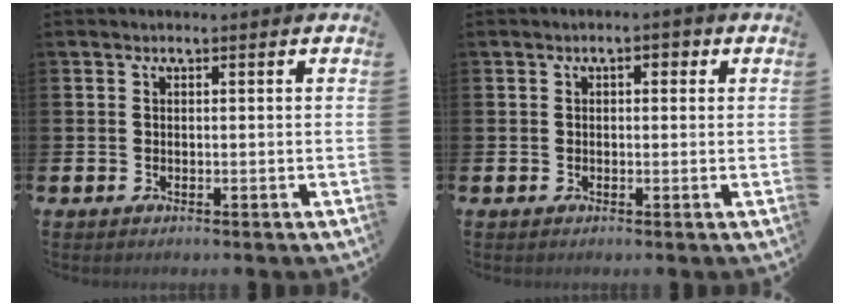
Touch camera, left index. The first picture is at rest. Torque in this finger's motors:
{"motor_torque": [0.48, -0.21, 0.14, 0.05]}